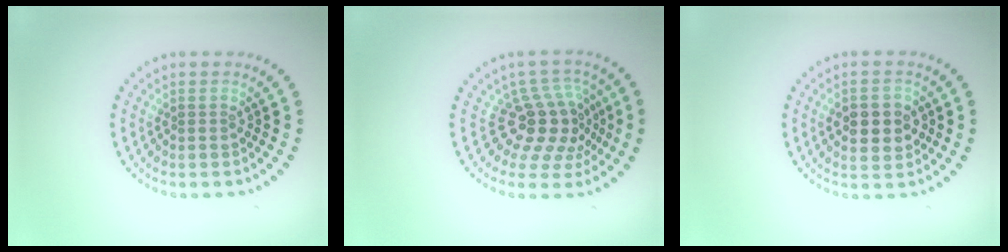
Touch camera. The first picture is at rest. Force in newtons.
{"total": 4.5, "press": 3.4, "slide": 2.9}
{"total": 3.4, "press": 3.4, "slide": 0.0}